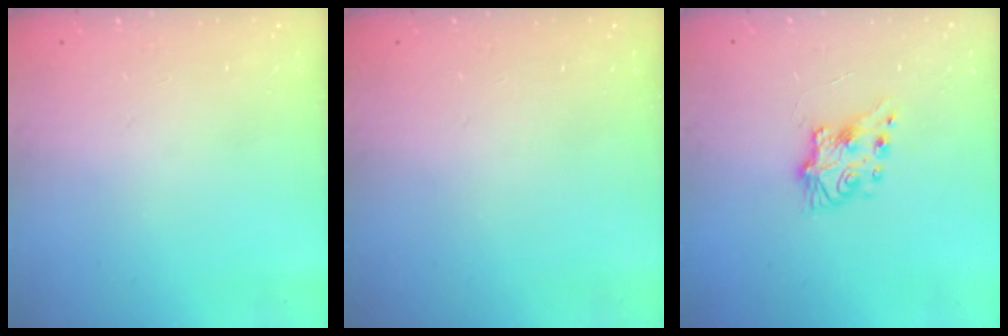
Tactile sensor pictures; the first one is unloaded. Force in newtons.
{"total": 0.0}
{"total": 7.8, "press": 7.8, "slide": 0.3}